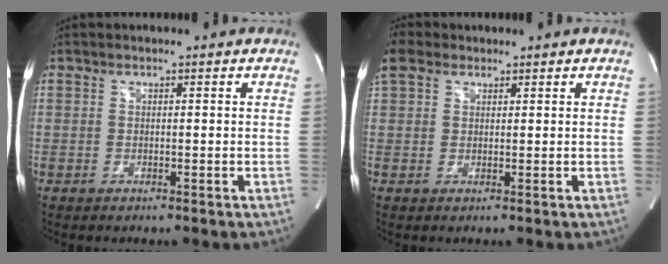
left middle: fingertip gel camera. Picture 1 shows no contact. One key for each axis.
{"total": 4.1, "fx": 3.0, "fy": 2.3, "fz": 1.7, "tx": -0.064, "ty": 0.023, "tz": 0.069}